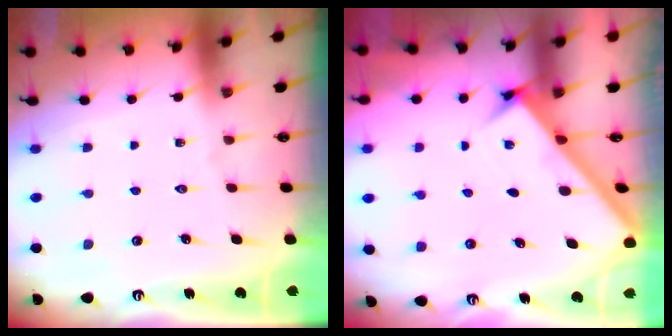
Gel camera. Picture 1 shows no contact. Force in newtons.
{"total": 2.6, "press": 2.6, "slide": 0.3}